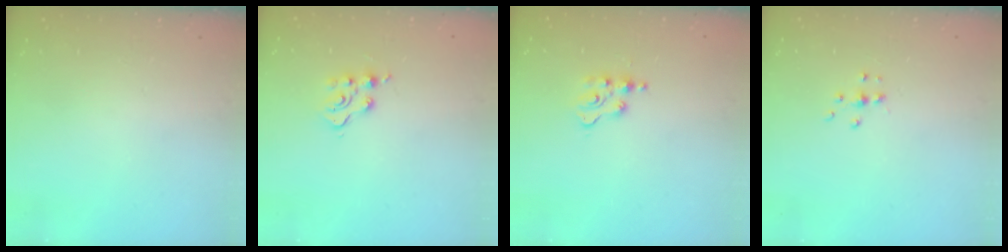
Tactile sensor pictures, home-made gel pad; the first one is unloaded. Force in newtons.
{"total": 4.4, "press": 4.4, "slide": 0.3}
{"total": 3.8, "press": 3.8, "slide": 0.5}
{"total": 5.7, "press": 5.7, "slide": 0.7}